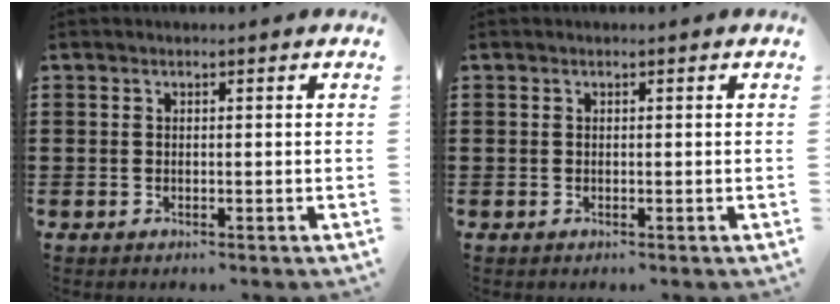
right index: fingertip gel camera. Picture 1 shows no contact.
{"total": 0.0}